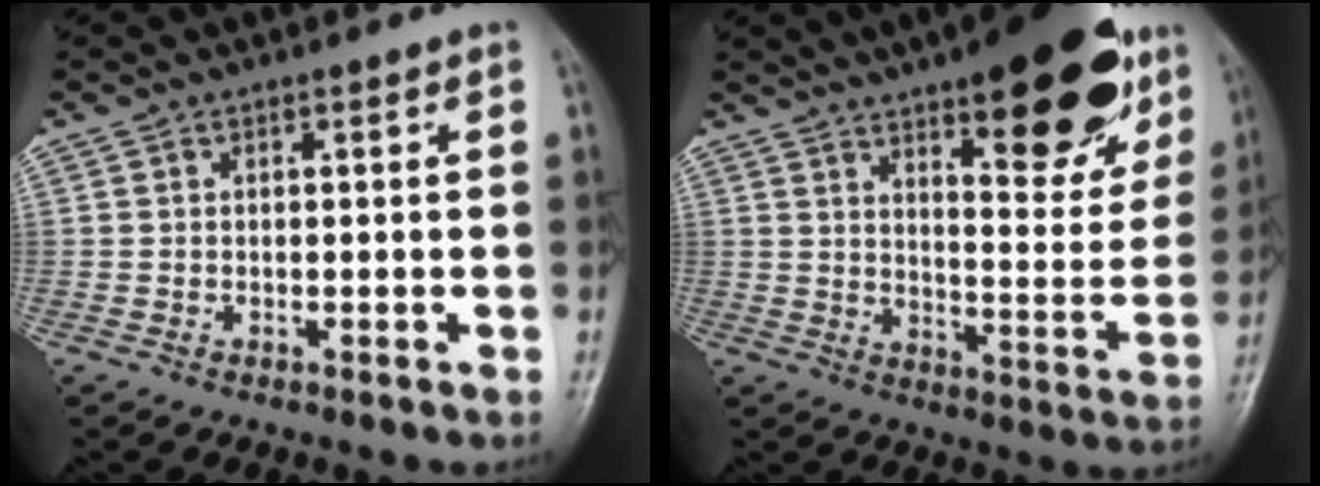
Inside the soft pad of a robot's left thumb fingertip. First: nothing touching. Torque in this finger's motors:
{"motor_torque": [0.87, 0.21, 1.50, -1.27, 0.16]}